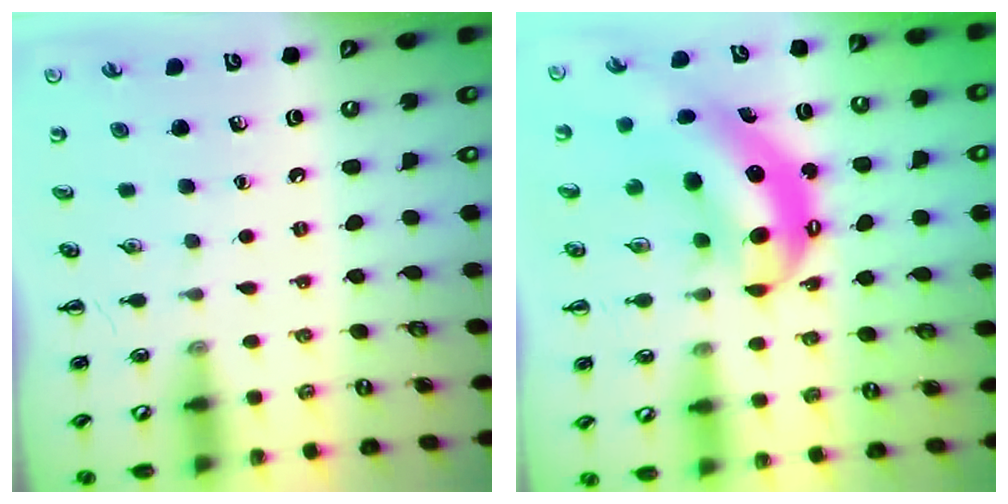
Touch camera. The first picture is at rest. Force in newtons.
{"total": 9.0, "press": 8.8, "slide": 1.9}